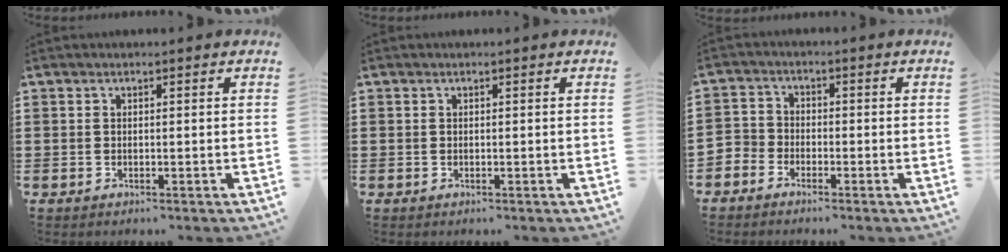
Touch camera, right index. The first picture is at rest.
{"total": 0.0}
{"total": 2.6, "force": [-2.3, 1.3, -0.2], "torque": [-0.014, 0.001, -0.054]}